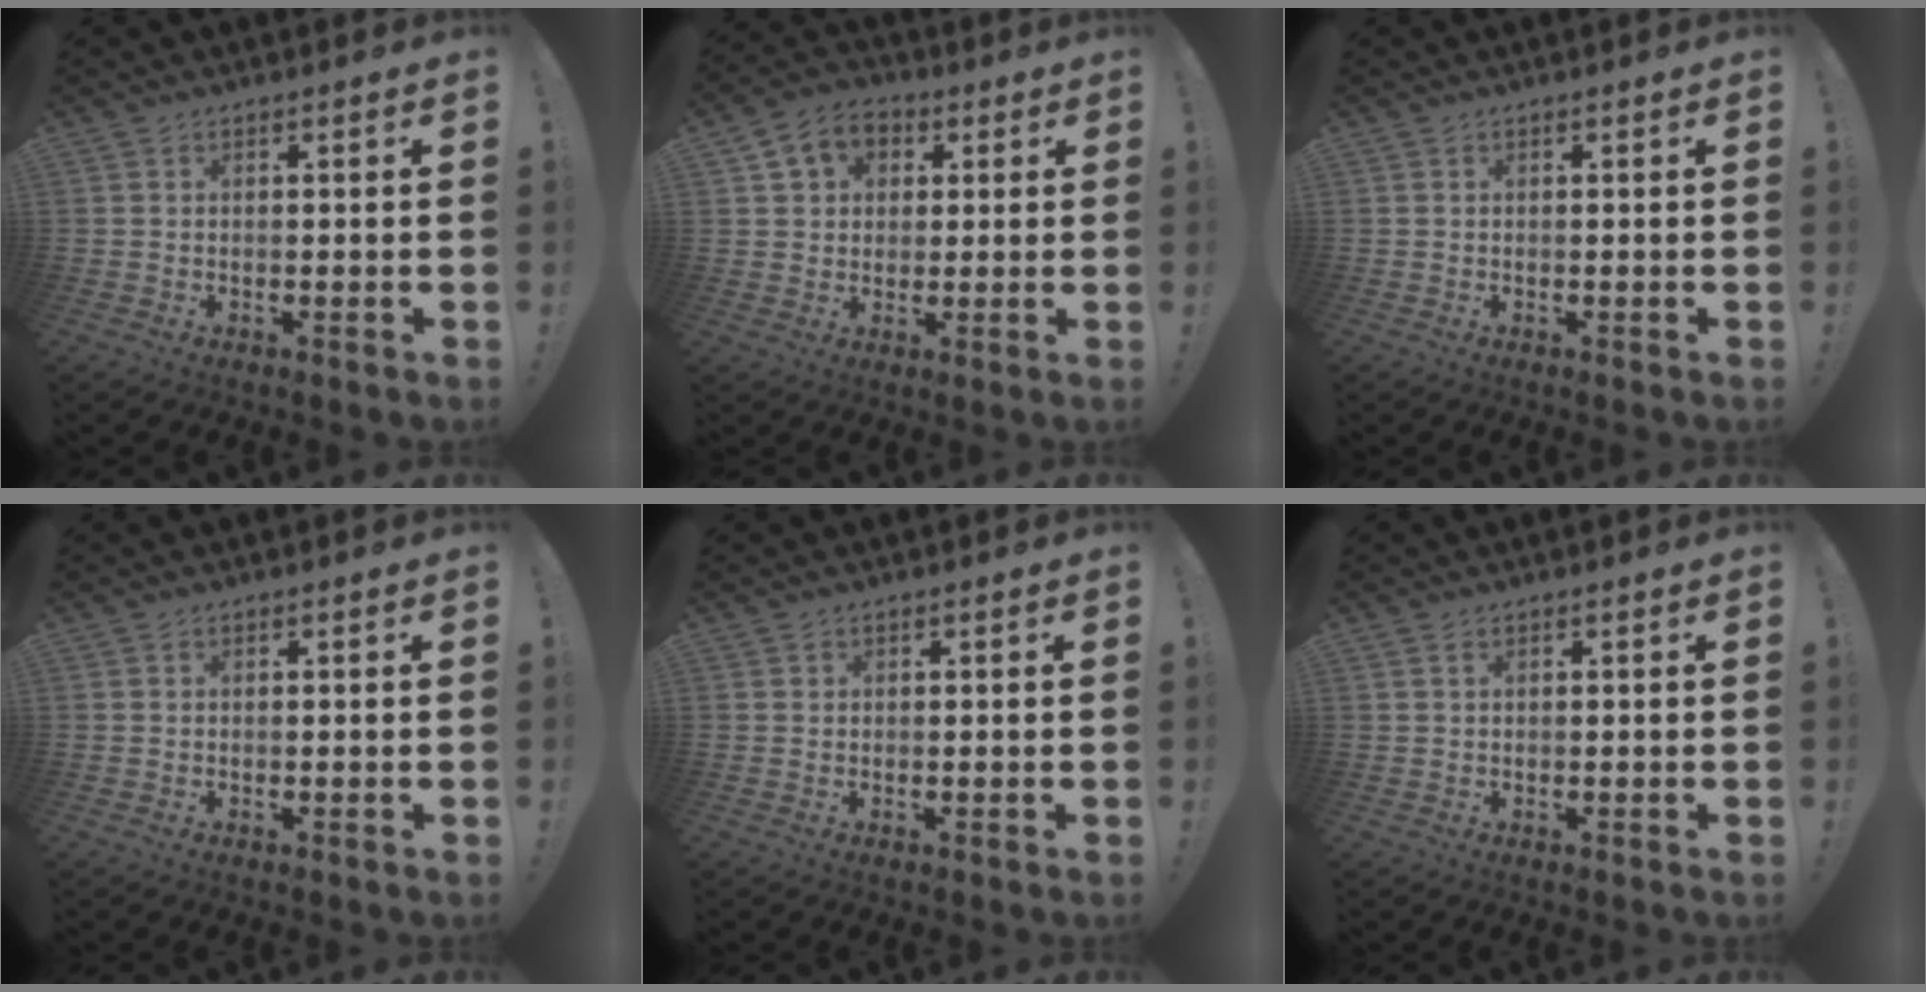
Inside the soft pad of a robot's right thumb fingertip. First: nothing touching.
{"total": 8.2, "force": [2.9, 6.9, 3.4], "torque": [-0.051, -0.001, 0.059]}
{"total": 0.0}
{"total": 0.0}
{"total": 0.6, "force": [0.3, 0.5, 0.1], "torque": [0.003, -0.001, 0.005]}
{"total": 0.6, "force": [0.3, 0.2, 0.5], "torque": [-0.010, 0.001, 0.006]}